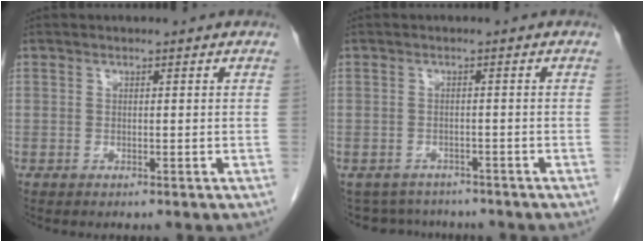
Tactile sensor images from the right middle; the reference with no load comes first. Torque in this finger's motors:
{"motor_torque": [0.17, -0.55, -0.08, -0.02]}